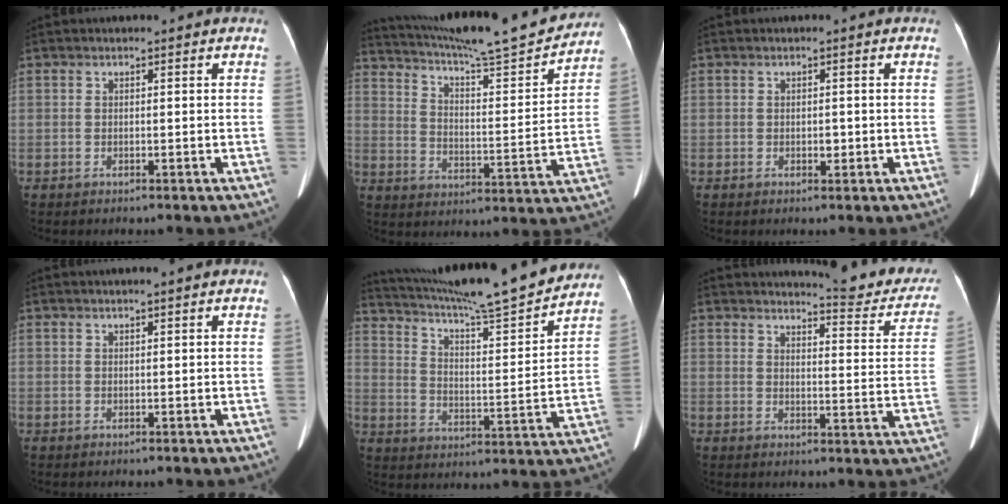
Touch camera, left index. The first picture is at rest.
{"total": 22.6, "force": [20.7, 0.9, 8.9], "torque": [-0.153, -0.036, 0.293]}
{"total": 1.8, "force": [-0.6, 1.0, 1.4], "torque": [-0.018, 0.002, -0.007]}
{"total": 0.7, "force": [0.5, -0.2, 0.5], "torque": [-0.013, 0.002, 0.013]}
{"total": 23.1, "force": [20.9, 0.5, 9.9], "torque": [-0.173, -0.029, 0.302]}
{"total": 13.3, "force": [12.5, 1.7, 4.0], "torque": [-0.031, -0.056, 0.128]}